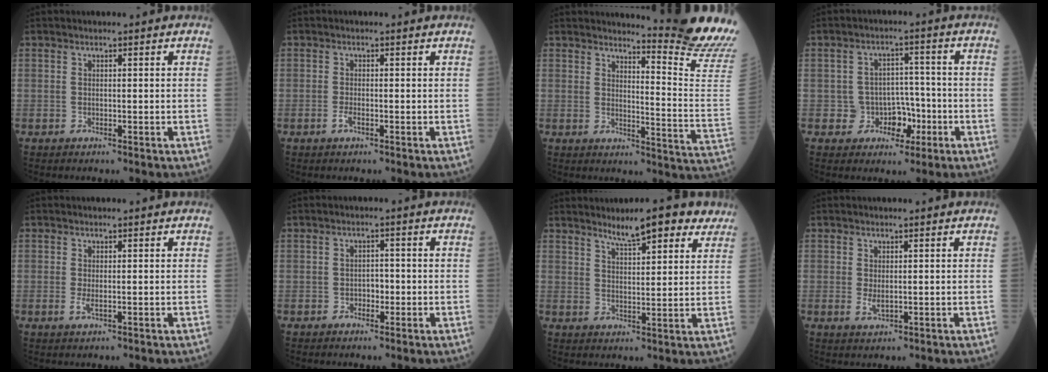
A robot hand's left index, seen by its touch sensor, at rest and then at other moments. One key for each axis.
{"total": 1.0, "fx": -0.4, "fy": 0.2, "fz": 0.9, "tx": -0.019, "ty": 0.000, "tz": -0.007}
{"total": 13.0, "fx": 12.2, "fy": -3.9, "fz": 2.6, "tx": -0.042, "ty": -0.147, "tz": 0.140}
{"total": 5.0, "fx": -1.9, "fy": 4.5, "fz": 1.3, "tx": -0.006, "ty": 0.018, "tz": -0.023}
{"total": 1.3, "fx": 0.1, "fy": 0.3, "fz": 1.2, "tx": -0.029, "ty": -0.001, "tz": 0.003}
{"total": 1.7, "fx": -0.5, "fy": 1.2, "fz": 1.1, "tx": -0.011, "ty": 0.005, "tz": -0.009}
{"total": 9.0, "fx": 7.0, "fy": 1.8, "fz": 5.3, "tx": -0.073, "ty": 0.010, "tz": 0.097}
{"total": 1.8, "fx": 0.4, "fy": 0.6, "fz": 1.6, "tx": -0.035, "ty": -0.001, "tz": 0.013}